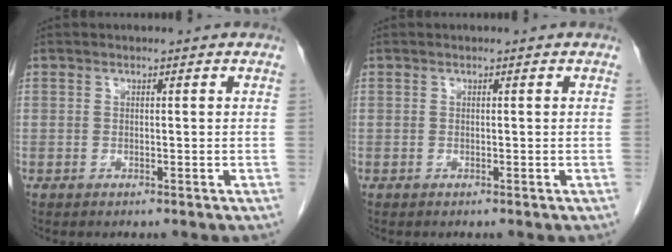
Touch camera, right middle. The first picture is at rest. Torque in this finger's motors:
{"motor_torque": [0.05, 0.16, -0.03, 0.00]}